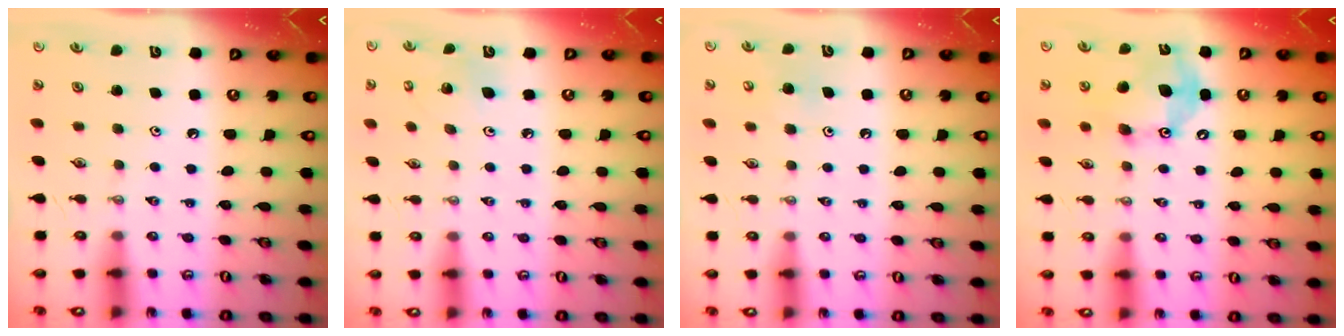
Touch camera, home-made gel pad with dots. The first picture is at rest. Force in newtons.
{"total": 5.8, "press": 5.4, "slide": 2.2}
{"total": 5.5, "press": 5.5, "slide": 0.4}
{"total": 13.7, "press": 13.7, "slide": 0.2}